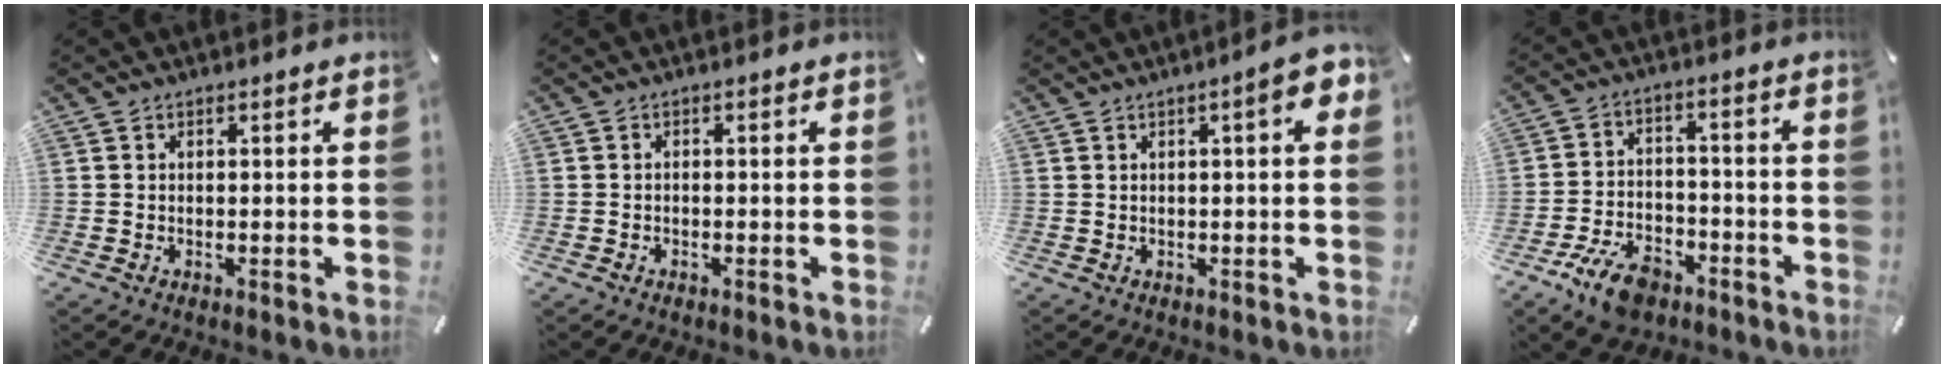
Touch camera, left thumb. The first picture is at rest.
{"total": 0.7, "force": [-0.4, 0.4, 0.3], "torque": [-0.008, 0.001, -0.010]}
{"total": 5.6, "force": [1.7, 1.2, 5.1], "torque": [-0.073, -0.004, 0.024]}
{"total": 10.1, "force": [-6.1, 6.0, 5.3], "torque": [-0.101, 0.038, -0.108]}